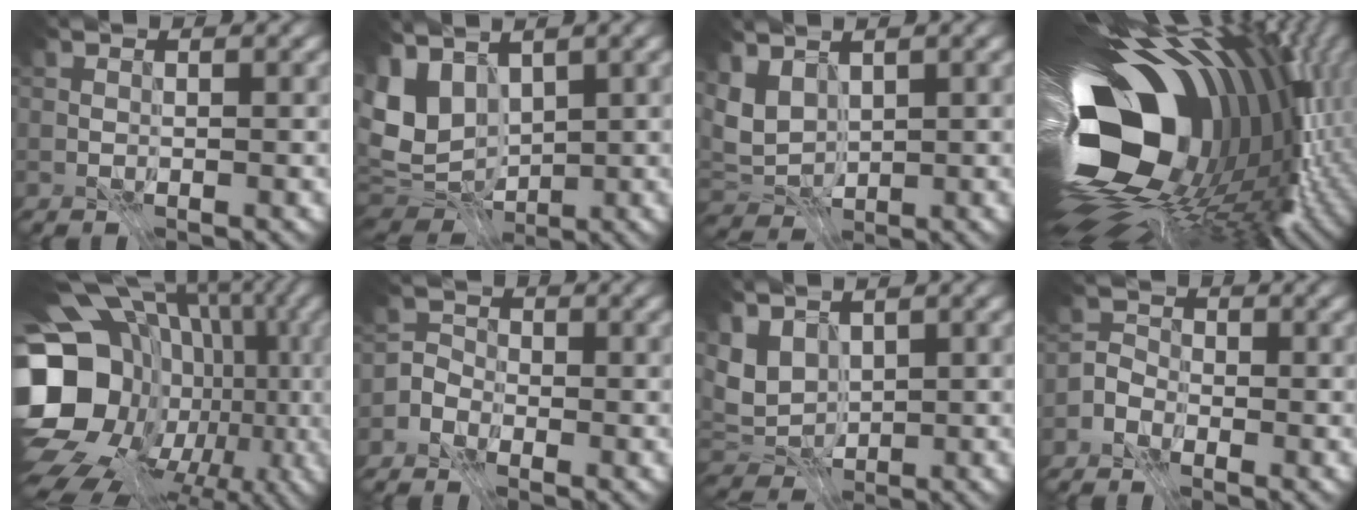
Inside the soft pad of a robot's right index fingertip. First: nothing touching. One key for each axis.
{"total": 9.1, "fx": 1.5, "fy": 6.5, "fz": 6.1, "tx": -0.134, "ty": 0.007, "tz": 0.051}
{"total": 3.3, "fx": 1.1, "fy": 2.2, "fz": 2.2, "tx": -0.051, "ty": 0.000, "tz": 0.018}
{"total": 19.8, "fx": -1.4, "fy": 11.4, "fz": 16.1, "tx": -0.311, "ty": -0.051, "tz": -0.014}
{"total": 21.6, "fx": -4.5, "fy": 17.6, "fz": 11.8, "tx": -0.209, "ty": 0.016, "tz": -0.104}
{"total": 3.3, "fx": -2.3, "fy": 2.4, "fz": 0.3, "tx": 0.023, "ty": 0.005, "tz": -0.058}
{"total": 3.8, "fx": 1.3, "fy": 2.5, "fz": 2.5, "tx": -0.057, "ty": 0.001, "tz": 0.022}
{"total": 2.6, "fx": -2.0, "fy": 1.7, "fz": 0.3, "tx": 0.021, "ty": 0.007, "tz": -0.049}